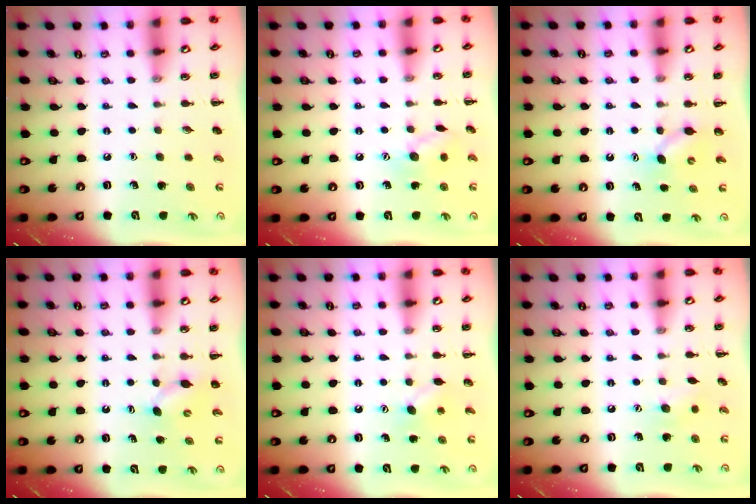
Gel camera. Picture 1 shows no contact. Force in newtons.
{"total": 8.5, "press": 8.4, "slide": 0.9}
{"total": 4.6, "press": 4.4, "slide": 1.1}
{"total": 4.0, "press": 3.9, "slide": 0.9}
{"total": 3.4, "press": 3.3, "slide": 0.7}
{"total": 6.7, "press": 6.5, "slide": 1.6}